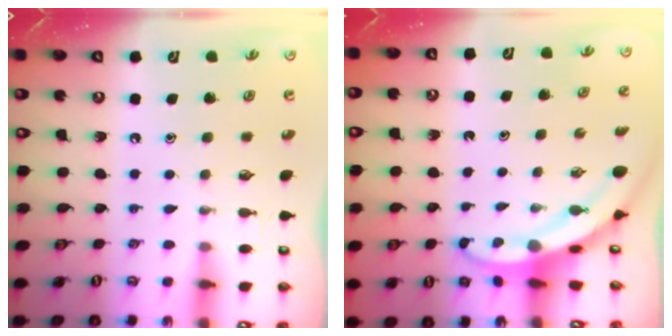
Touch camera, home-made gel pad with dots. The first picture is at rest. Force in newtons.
{"total": 3.1, "press": 3.1, "slide": 0.2}